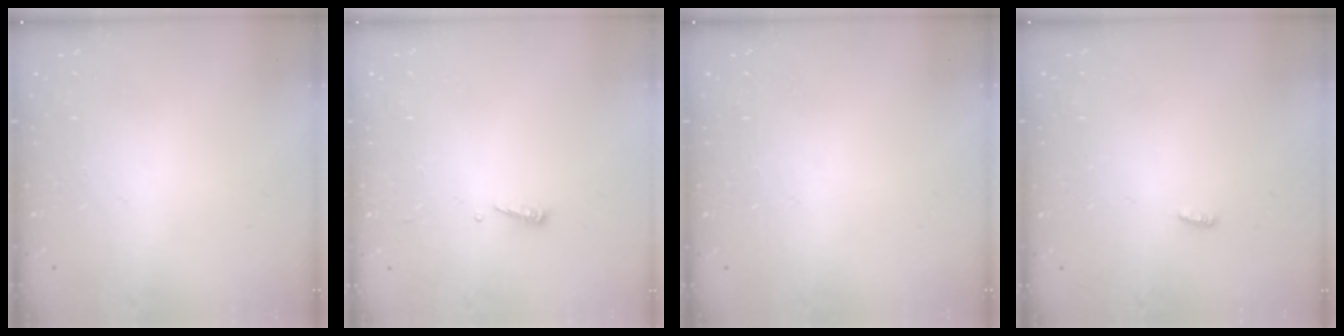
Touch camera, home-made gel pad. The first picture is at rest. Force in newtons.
{"total": 3.7, "press": 3.6, "slide": 0.5}
{"total": 0.0}
{"total": 3.0, "press": 2.9, "slide": 0.8}